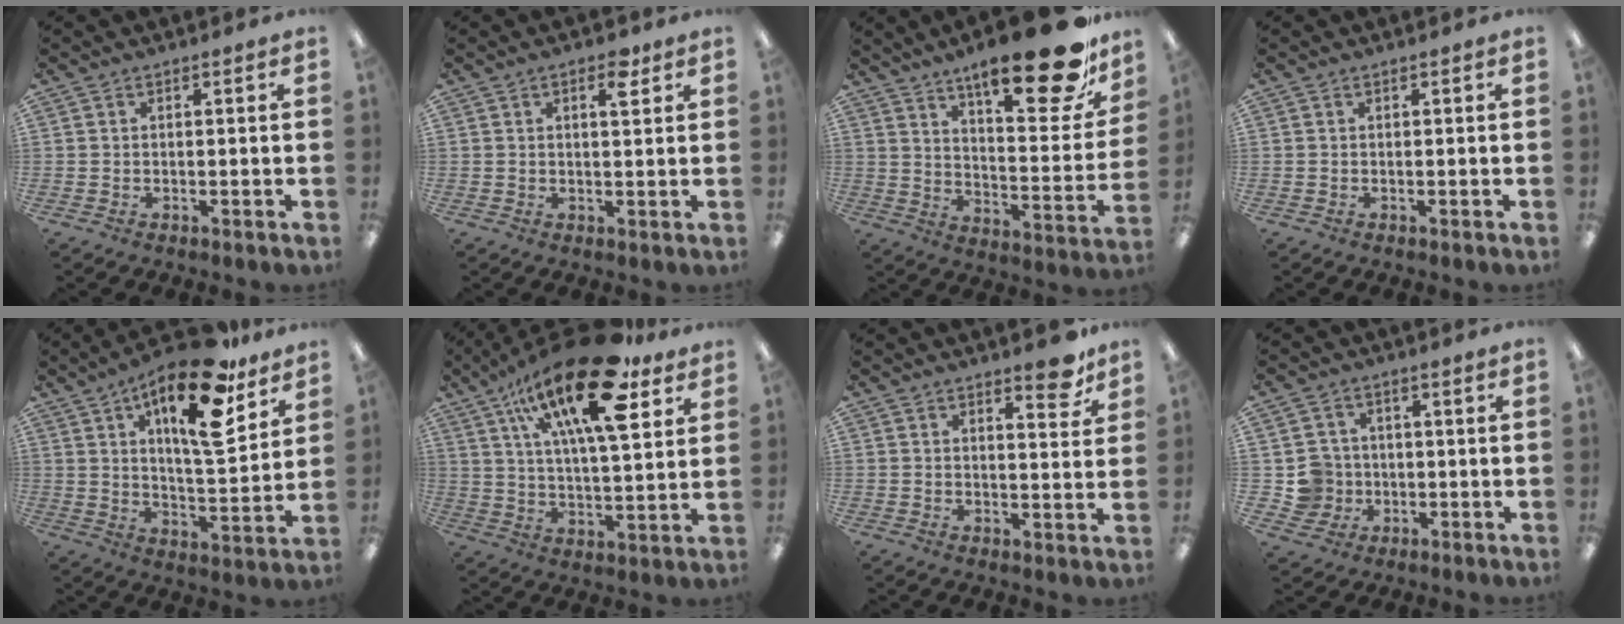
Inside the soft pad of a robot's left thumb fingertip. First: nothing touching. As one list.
[{"total": 4.1, "force": [2.4, 1.6, 2.9], "torque": [-0.031, -0.008, 0.034]}, {"total": 23.8, "force": [15.6, 7.5, 16.3], "torque": [-0.225, -0.107, 0.249]}, {"total": 0.0}, {"total": 20.6, "force": [11.8, 7.4, 15.2], "torque": [-0.227, -0.061, 0.186]}, {"total": 24.0, "force": [13.8, 8.4, 17.8], "torque": [-0.284, -0.066, 0.224]}, {"total": 6.3, "force": [5.0, 2.4, 3.1], "torque": [-0.017, -0.036, 0.079]}, {"total": 6.7, "force": [-0.3, 6.6, 0.6], "torque": [-0.027, 0.013, 0.003]}]